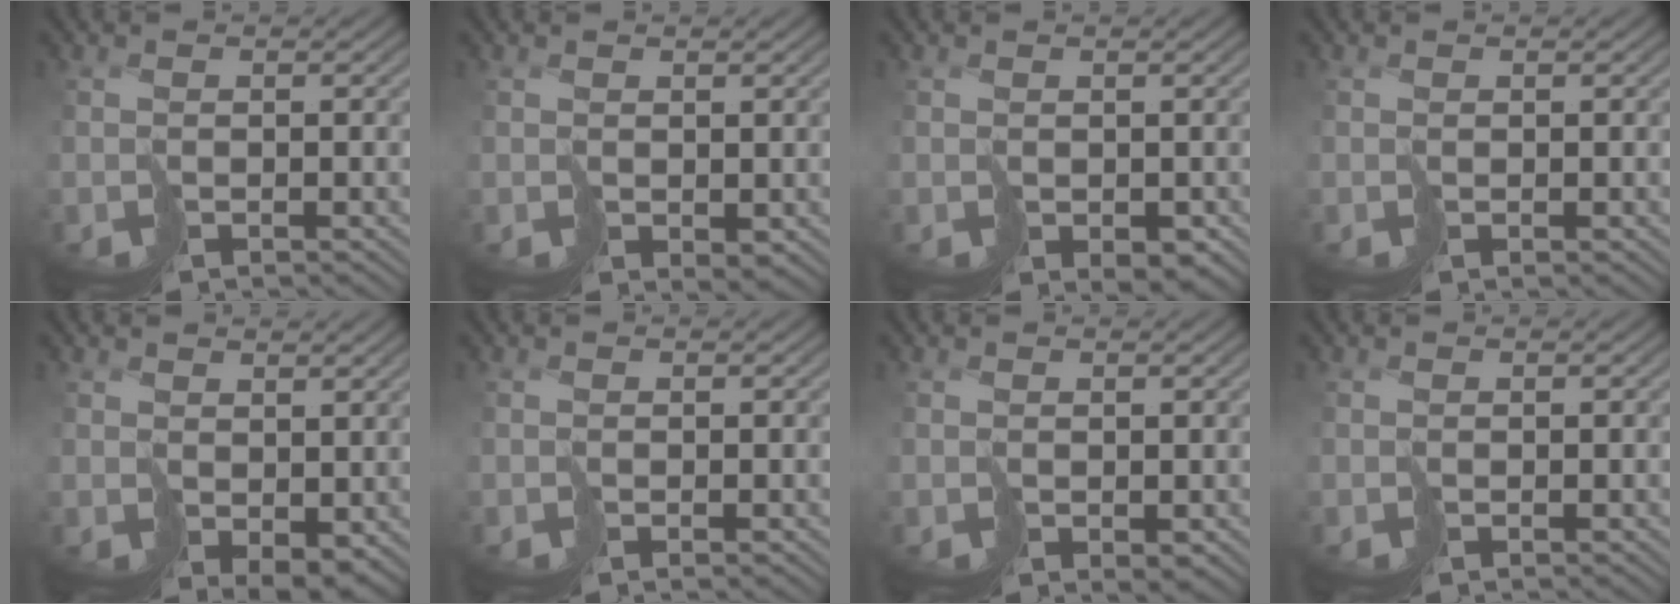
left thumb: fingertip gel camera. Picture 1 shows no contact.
{"total": 1.6, "force": [0.9, 0.9, 1.0], "torque": [-0.025, -0.004, 0.021]}
{"total": 2.2, "force": [0.0, 1.7, 1.5], "torque": [-0.030, -0.006, 0.007]}
{"total": 0.6, "force": [0.5, -0.2, -0.2], "torque": [0.003, 0.001, 0.009]}
{"total": 3.3, "force": [1.5, 2.1, 2.1], "torque": [-0.051, -0.013, 0.036]}
{"total": 0.0}
{"total": 1.4, "force": [0.5, 0.9, 0.9], "torque": [-0.021, -0.002, 0.013]}
{"total": 0.0}